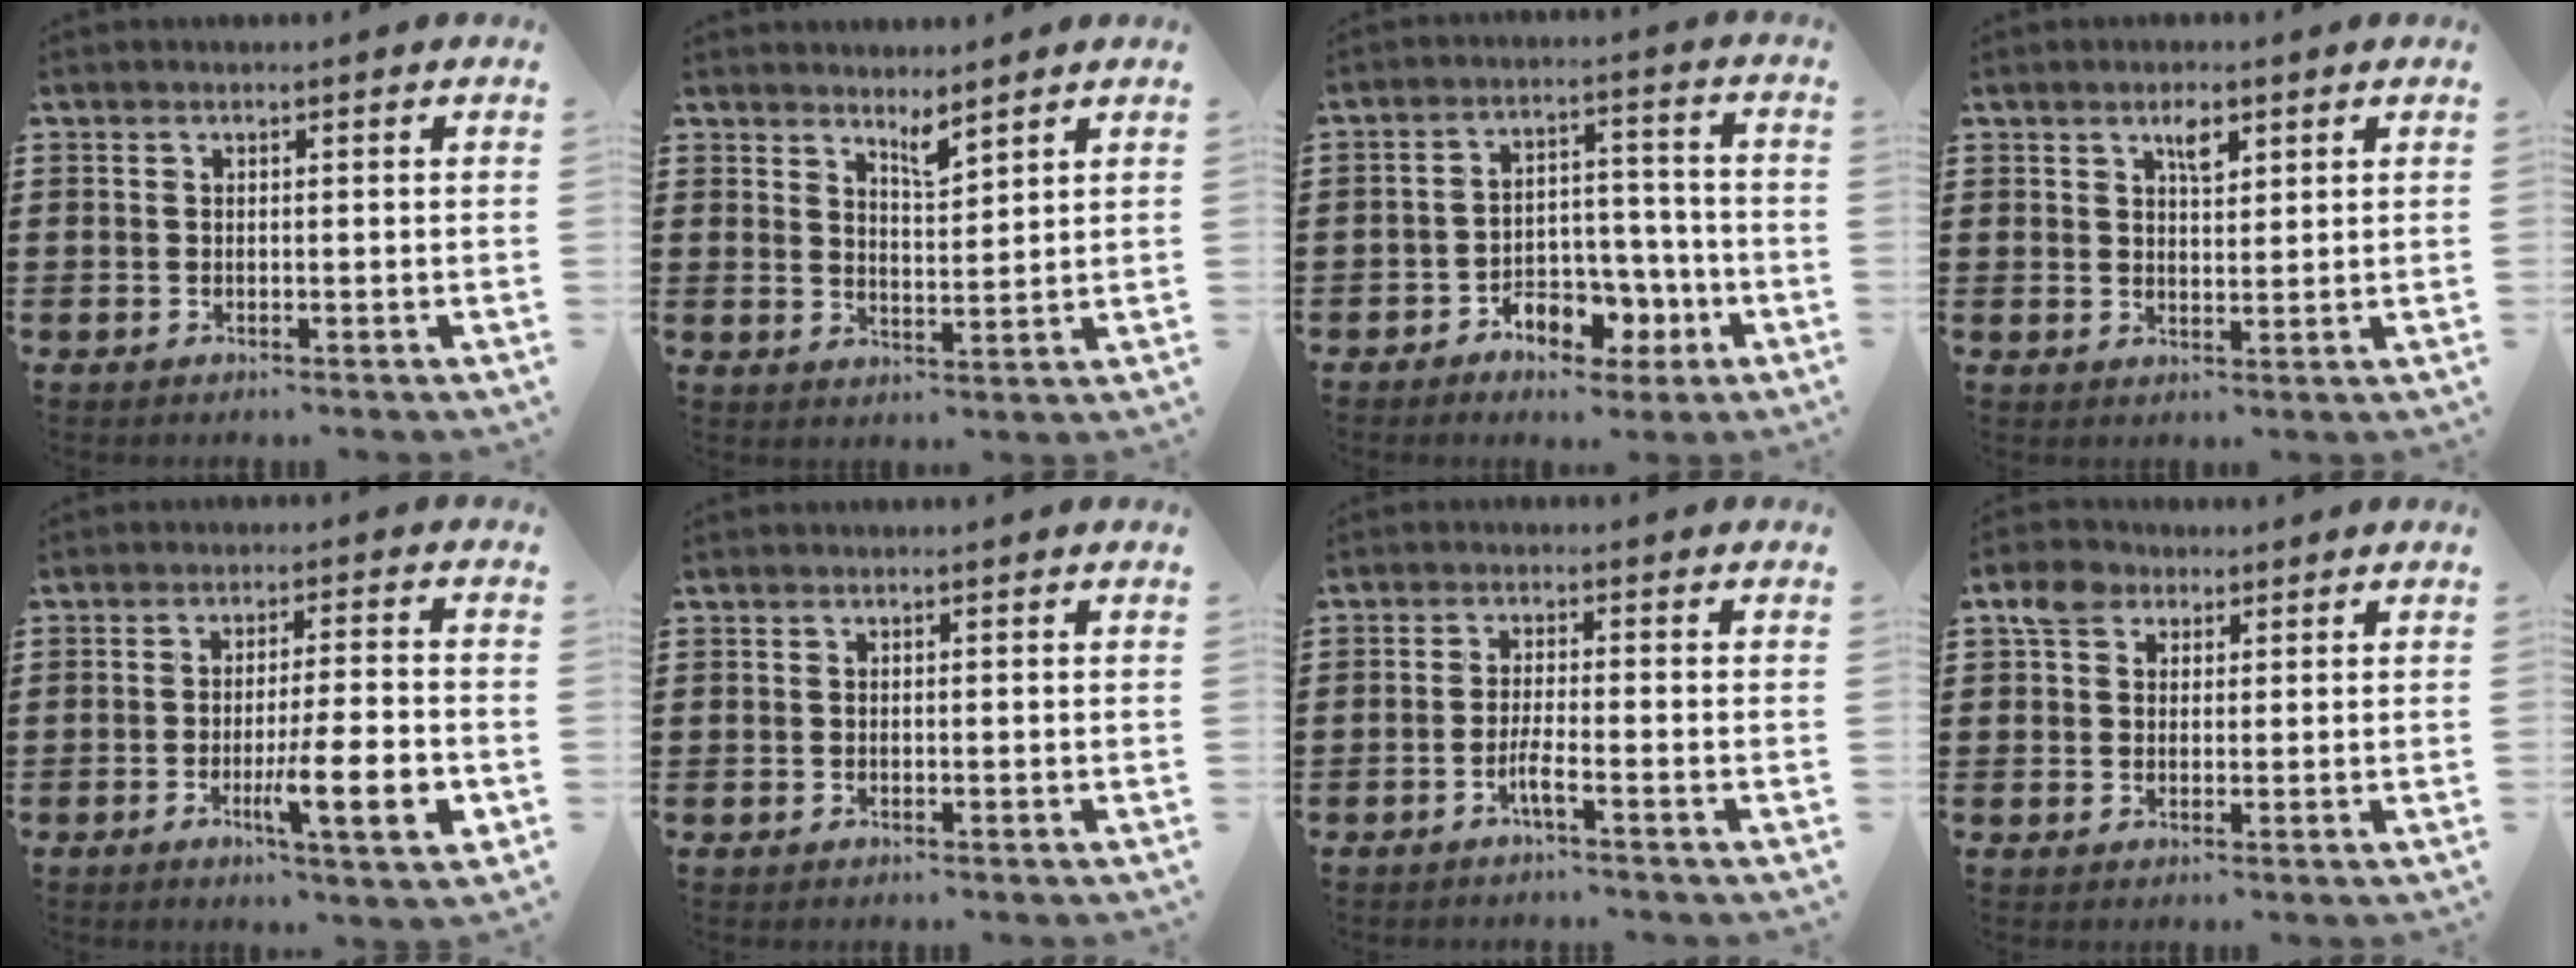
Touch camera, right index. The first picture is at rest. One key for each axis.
{"total": 3.2, "fx": 2.9, "fy": 0.2, "fz": 1.2, "tx": -0.023, "ty": -0.007, "tz": 0.052}
{"total": 7.0, "fx": -3.9, "fy": 4.7, "fz": 3.4, "tx": -0.048, "ty": 0.025, "tz": -0.067}
{"total": 3.2, "fx": 1.9, "fy": 1.2, "fz": 2.2, "tx": -0.033, "ty": 0.000, "tz": 0.029}
{"total": 10.0, "fx": -3.1, "fy": 1.6, "fz": 9.4, "tx": -0.142, "ty": -0.007, "tz": -0.048}
{"total": 0.0}
{"total": 3.1, "fx": -1.8, "fy": 0.1, "fz": 2.5, "tx": -0.051, "ty": -0.002, "tz": -0.036}
{"total": 4.4, "fx": 2.4, "fy": 3.3, "fz": 1.8, "tx": -0.051, "ty": 0.015, "tz": 0.044}